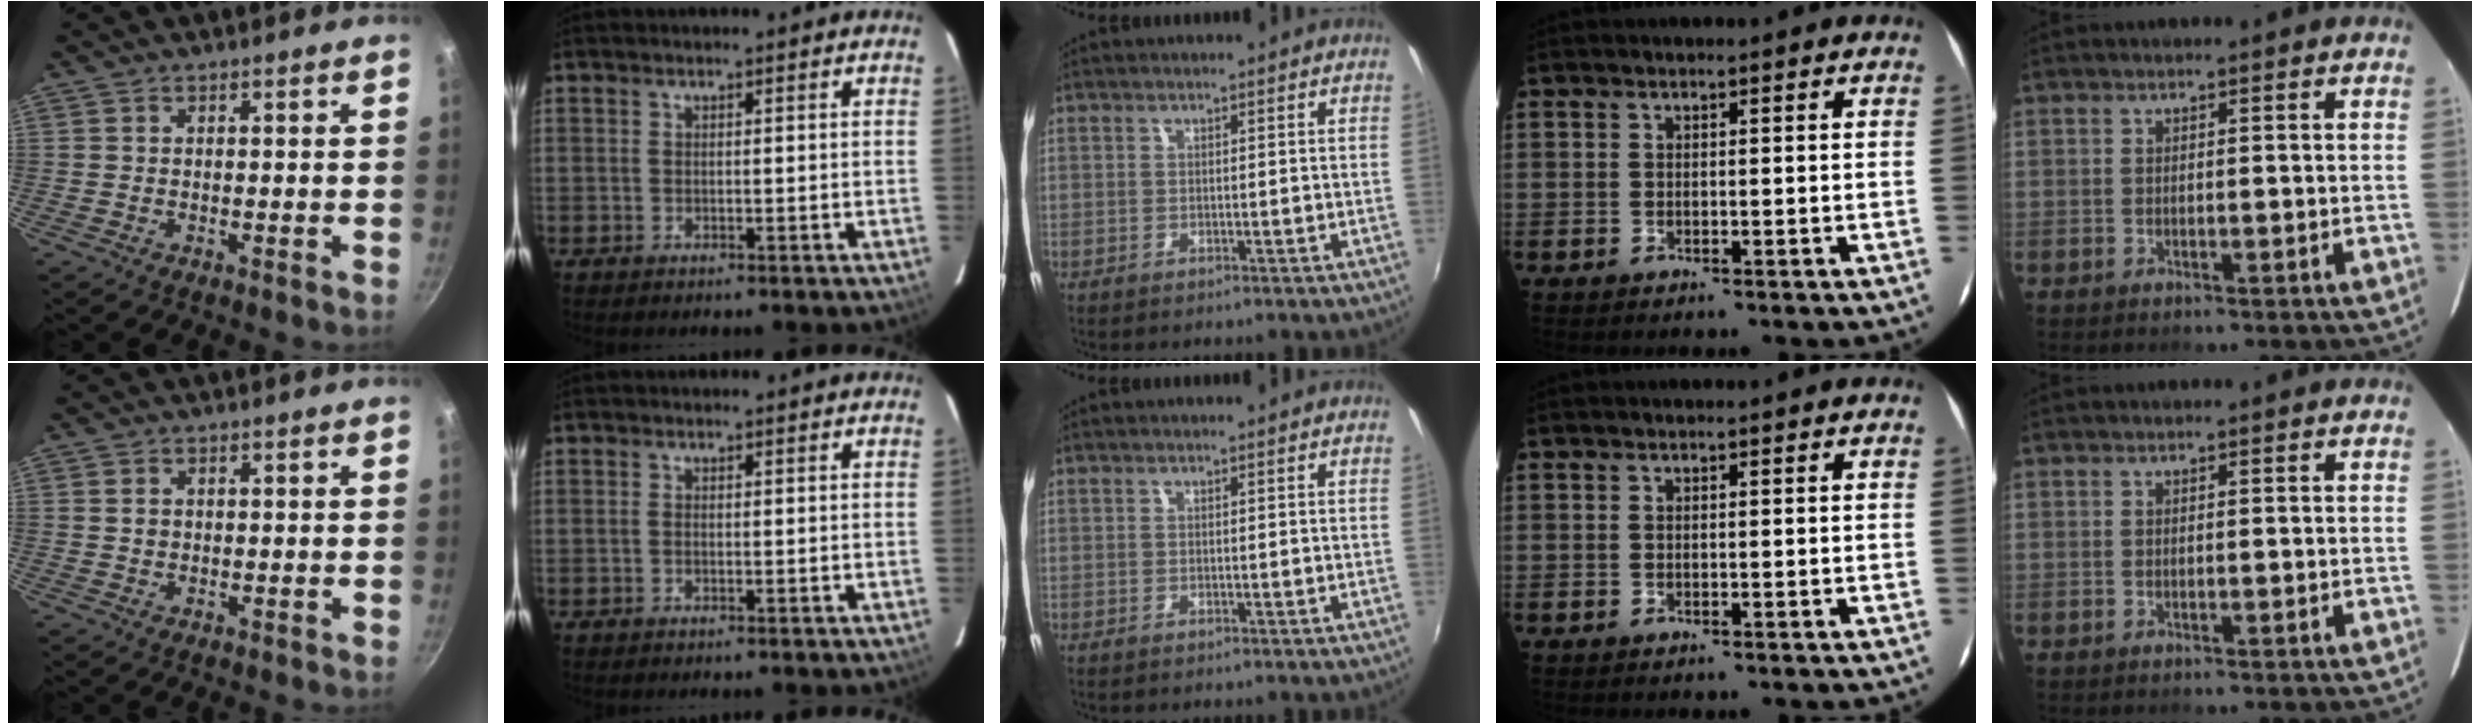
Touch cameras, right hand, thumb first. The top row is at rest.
{"thumb": {"total": 1.4, "force": [0.2, 1.2, 0.7], "torque": [-0.008, 0.003, 0.002]}, "index": {"total": 0.5, "force": [-0.1, 0.3, 0.4], "torque": [-0.011, 0.000, -0.004]}}